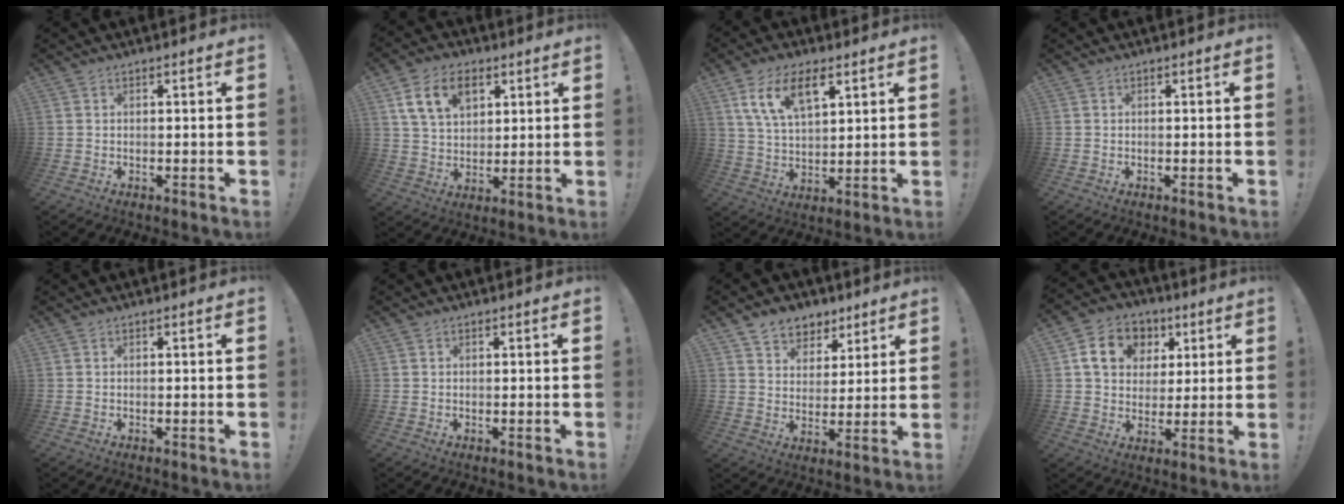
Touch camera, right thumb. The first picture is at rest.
{"total": 12.7, "force": [5.9, 8.3, 7.6], "torque": [-0.120, -0.010, 0.113]}
{"total": 11.9, "force": [6.5, 5.8, 8.1], "torque": [-0.144, -0.014, 0.120]}
{"total": 0.0}
{"total": 0.0}
{"total": 0.0}
{"total": 7.9, "force": [5.4, 5.6, 1.0], "torque": [-0.015, -0.041, 0.109]}
{"total": 13.3, "force": [4.9, 10.8, 6.1], "torque": [-0.088, -0.011, 0.097]}